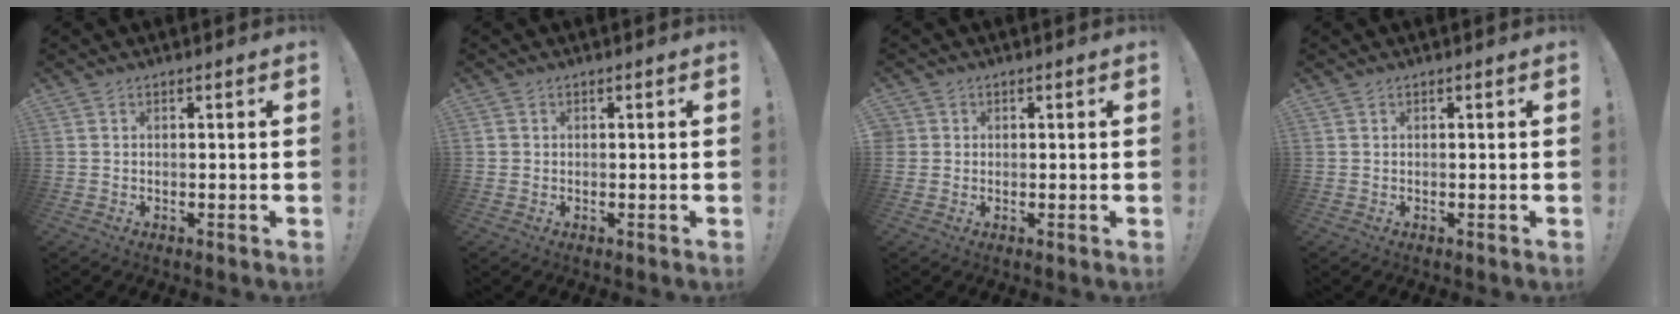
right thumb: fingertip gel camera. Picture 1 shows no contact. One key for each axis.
{"total": 0.8, "fx": 0.2, "fy": 0.8, "fz": 0.2, "tx": -0.005, "ty": 0.003, "tz": 0.003}
{"total": 1.2, "fx": 0.4, "fy": 1.1, "fz": 0.3, "tx": -0.010, "ty": 0.004, "tz": 0.008}
{"total": 0.0}